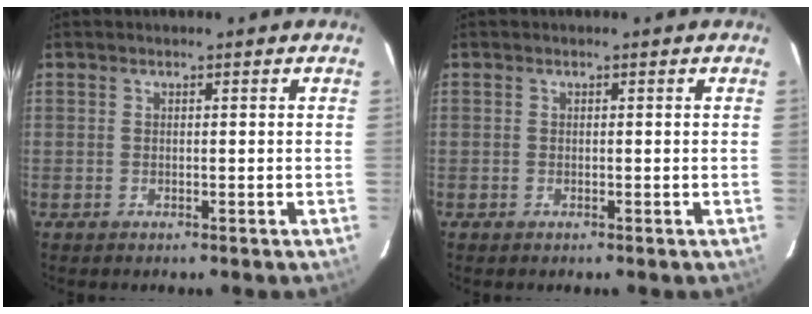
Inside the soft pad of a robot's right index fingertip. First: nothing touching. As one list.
[{"total": 0.0}]